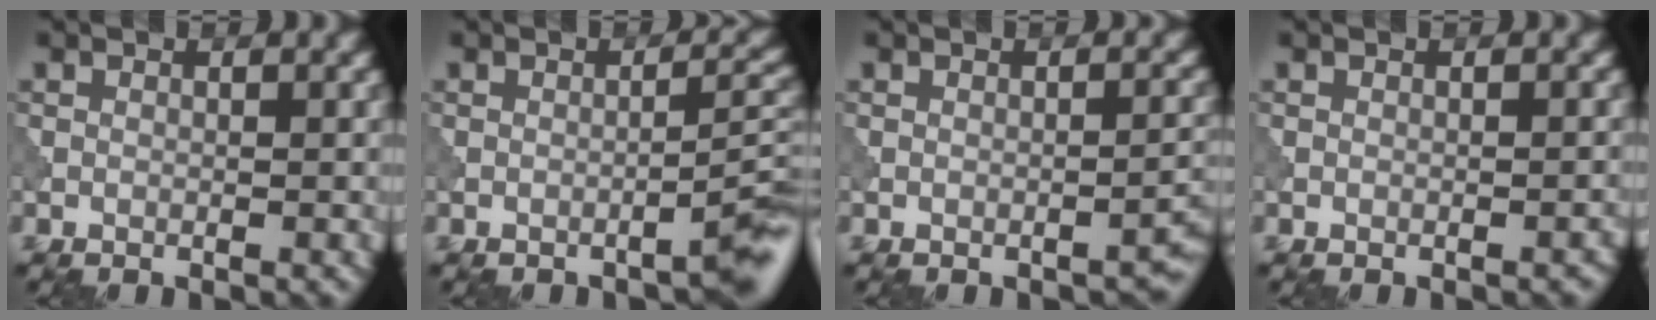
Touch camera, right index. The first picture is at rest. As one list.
[{"total": 3.5, "force": [-2.4, 0.4, 2.5], "torque": [-0.025, 0.019, -0.043]}, {"total": 1.7, "force": [-1.4, 0.3, 0.9], "torque": [-0.007, 0.006, -0.020]}, {"total": 0.6, "force": [-0.5, 0.2, 0.4], "torque": [-0.006, 0.001, -0.006]}]